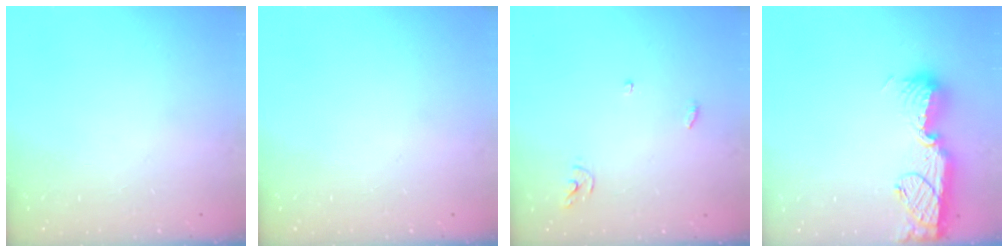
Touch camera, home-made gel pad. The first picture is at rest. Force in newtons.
{"total": 0.0}
{"total": 3.9, "press": 3.9, "slide": 0.4}
{"total": 12.9, "press": 12.8, "slide": 1.2}